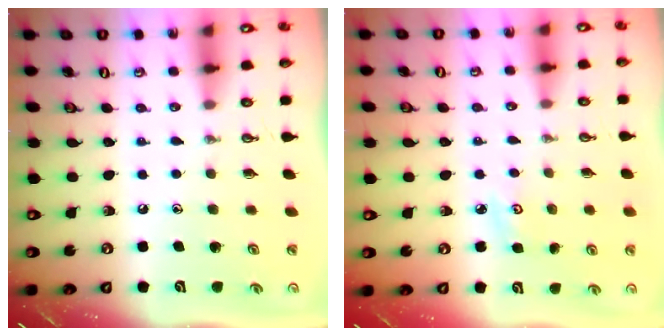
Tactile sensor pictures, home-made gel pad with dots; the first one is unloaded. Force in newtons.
{"total": 3.6, "press": 3.6, "slide": 0.4}